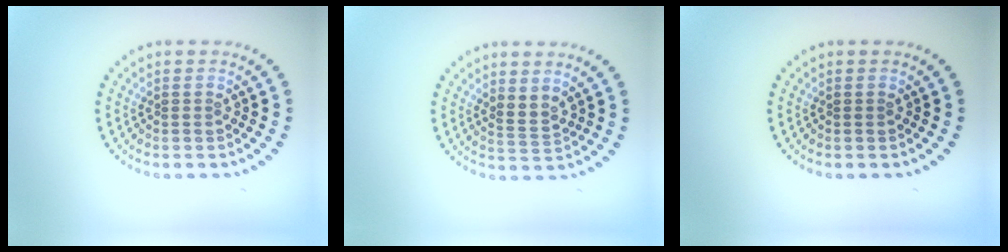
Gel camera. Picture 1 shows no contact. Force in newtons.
{"total": 1.8, "press": 1.3, "slide": 1.2}
{"total": 0.0}